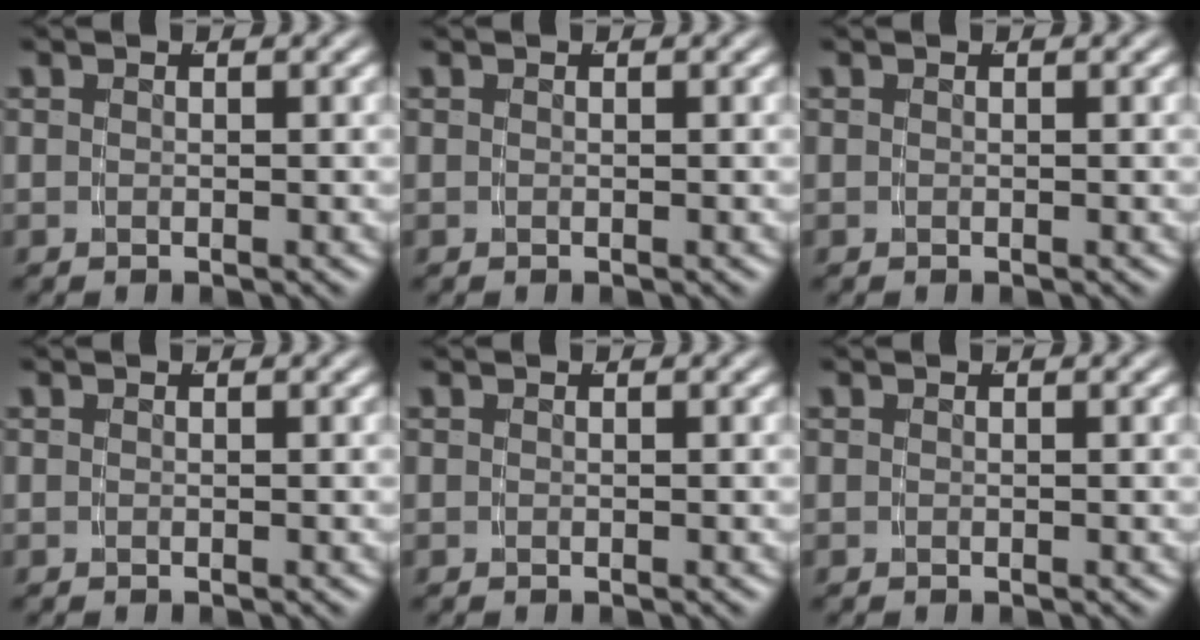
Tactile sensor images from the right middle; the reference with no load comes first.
{"total": 0.0}
{"total": 0.0}
{"total": 0.0}
{"total": 0.0}
{"total": 0.0}